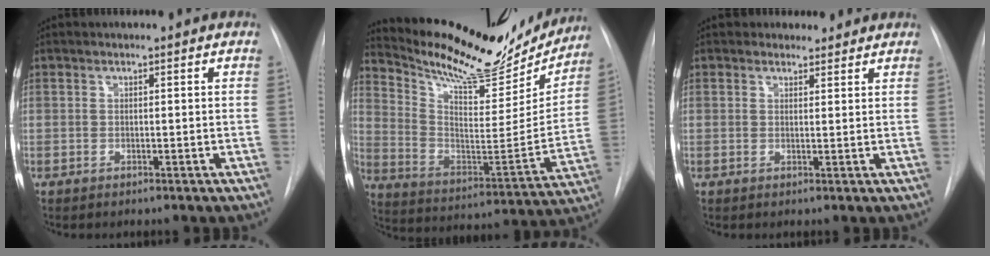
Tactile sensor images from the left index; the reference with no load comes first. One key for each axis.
{"total": 24.3, "fx": 21.8, "fy": 5.9, "fz": 8.9, "tx": -0.149, "ty": -0.037, "tz": 0.319}
{"total": 3.1, "fx": 2.6, "fy": 1.6, "fz": -0.2, "tx": 0.011, "ty": 0.007, "tz": 0.026}